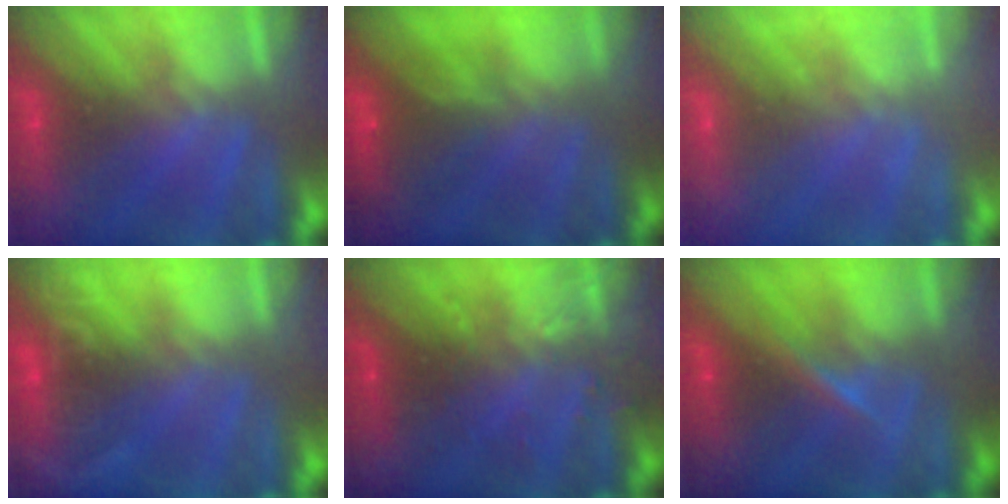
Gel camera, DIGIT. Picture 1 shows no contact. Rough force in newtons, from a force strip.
{"total": 7.2}
{"total": 2.3}
{"total": 9.3}
{"total": 2.9}
{"total": 2.9}